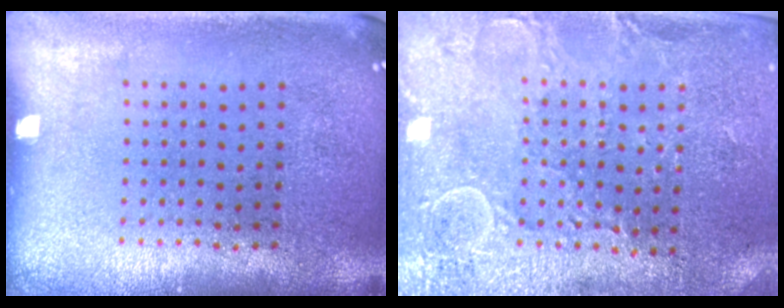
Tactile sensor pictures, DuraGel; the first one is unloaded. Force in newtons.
{"total": 2.9, "press": 2.8, "slide": 0.4}